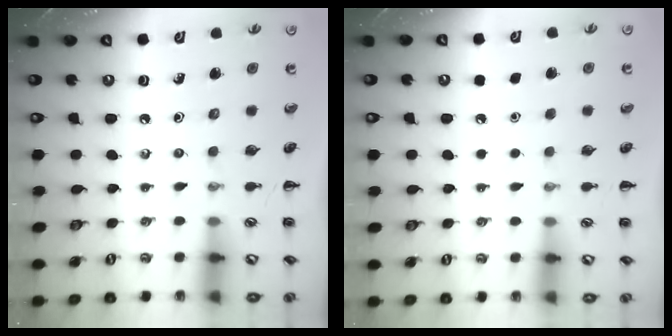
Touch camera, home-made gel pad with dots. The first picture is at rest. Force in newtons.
{"total": 1.6, "press": 1.6, "slide": 0.1}